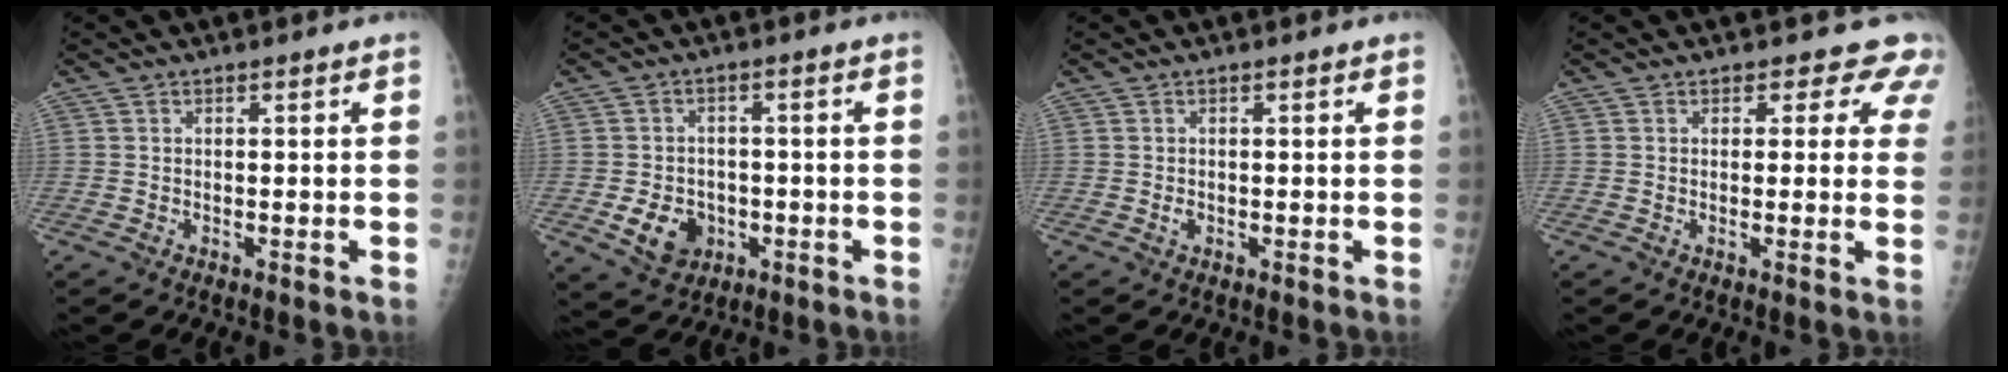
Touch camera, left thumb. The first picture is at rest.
{"total": 7.1, "force": [-2.1, 5.7, 3.7], "torque": [-0.041, 0.009, -0.027]}
{"total": 0.8, "force": [-0.1, 0.6, 0.5], "torque": [-0.007, 0.000, -0.002]}
{"total": 5.6, "force": [4.5, 3.2, 0.9], "torque": [0.033, -0.019, 0.030]}